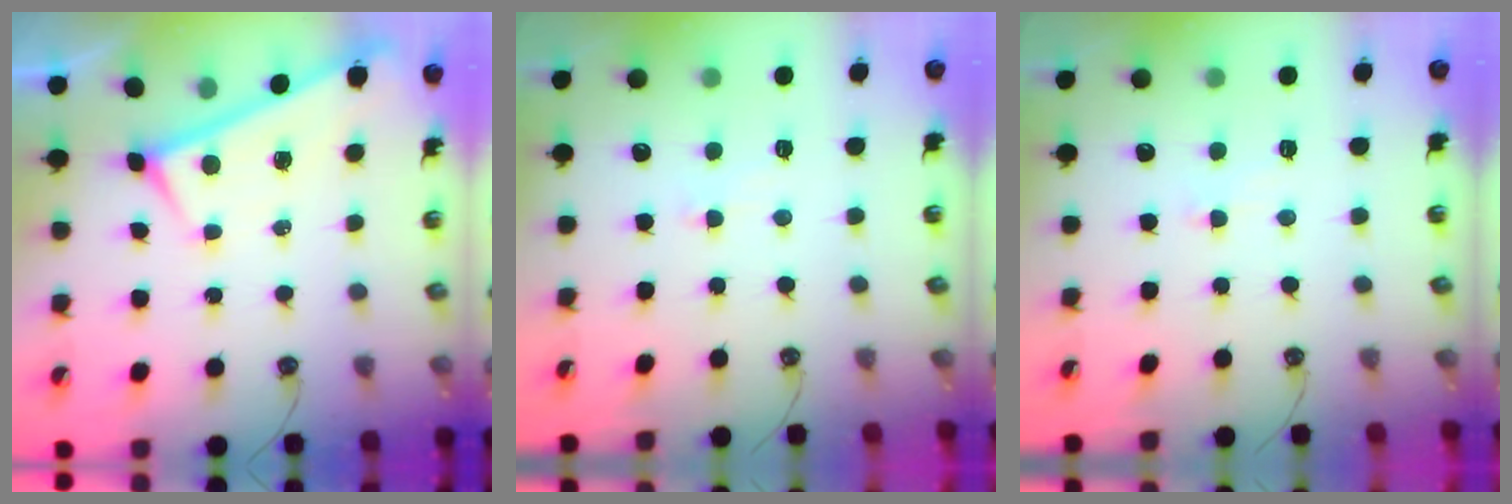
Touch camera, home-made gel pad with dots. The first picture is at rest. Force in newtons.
{"total": 1.2, "press": 1.0, "slide": 0.6}
{"total": 1.2, "press": 1.0, "slide": 0.6}